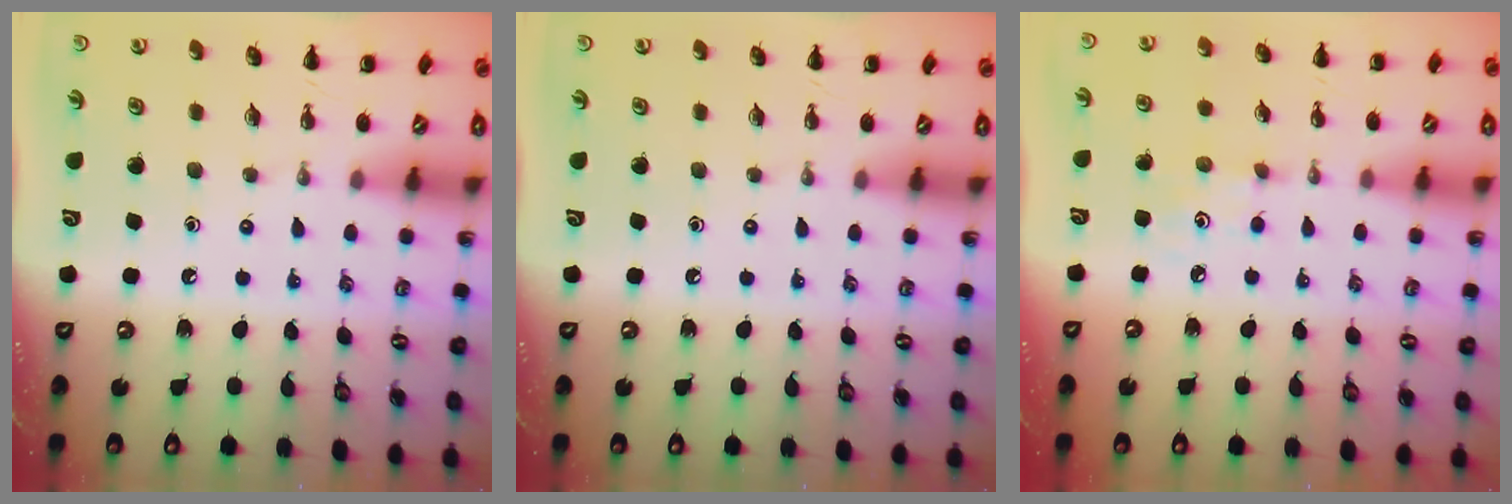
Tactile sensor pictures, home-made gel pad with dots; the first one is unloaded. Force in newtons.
{"total": 0.0}
{"total": 3.9, "press": 3.7, "slide": 1.0}